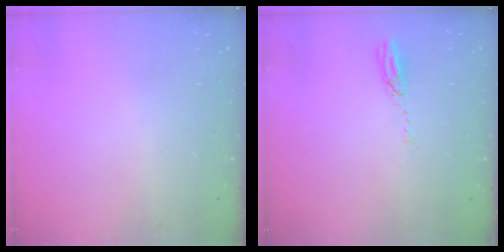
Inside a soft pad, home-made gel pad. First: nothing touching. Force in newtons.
{"total": 3.7, "press": 3.7, "slide": 0.1}